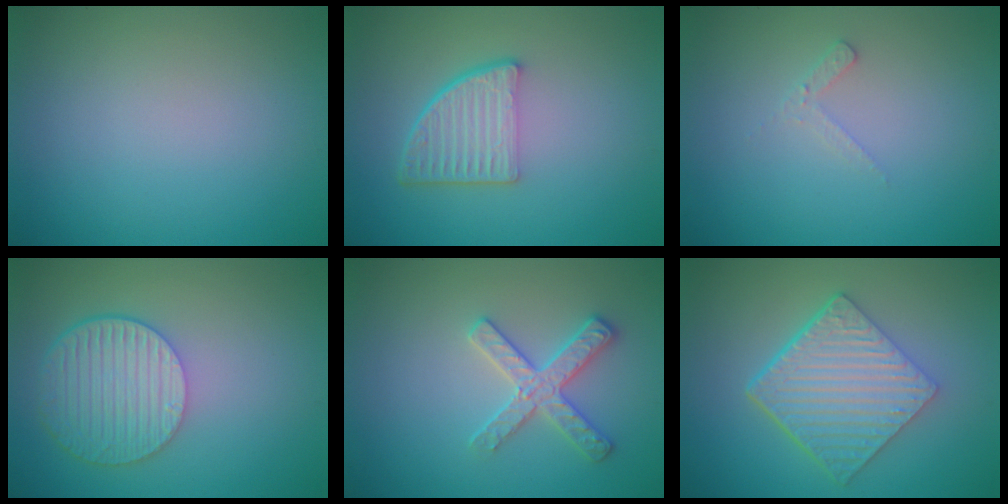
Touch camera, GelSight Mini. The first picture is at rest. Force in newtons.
{"total": 4.5, "press": 3.2, "slide": 3.2}
{"total": 1.2, "press": 1.1, "slide": 0.3}
{"total": 6.2, "press": 4.6, "slide": 4.2}
{"total": 2.9, "press": 2.9, "slide": 0.1}
{"total": 7.0, "press": 4.7, "slide": 5.2}